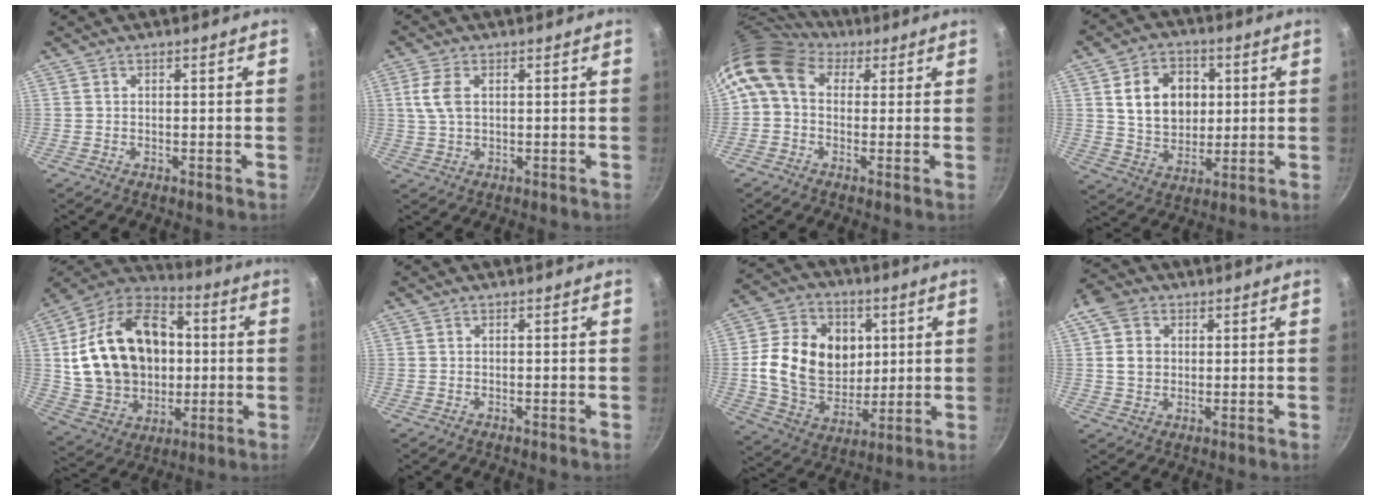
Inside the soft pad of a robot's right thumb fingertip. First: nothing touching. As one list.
[{"total": 5.1, "force": [1.3, 3.0, 3.9], "torque": [-0.082, 0.002, 0.024]}, {"total": 10.4, "force": [3.4, 7.7, 6.1], "torque": [-0.102, 0.018, 0.038]}, {"total": 13.0, "force": [2.8, 10.0, 7.8], "torque": [-0.101, -0.004, 0.049]}, {"total": 26.6, "force": [2.2, 19.4, 18.0], "torque": [-0.288, 0.028, 0.046]}, {"total": 0.0}, {"total": 18.9, "force": [2.8, 14.6, 11.5], "torque": [-0.179, -0.004, 0.054]}, {"total": 6.9, "force": [1.4, 5.6, 3.7], "torque": [-0.046, 0.005, 0.019]}]